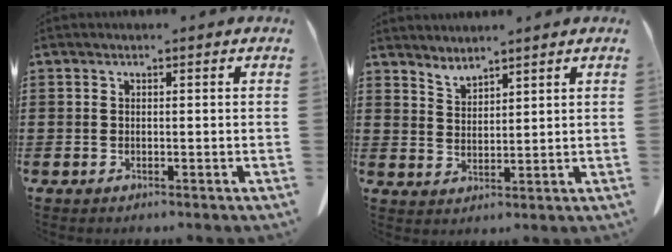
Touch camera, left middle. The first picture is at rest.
{"total": 2.8, "force": [2.8, 0.0, 0.0], "torque": [-0.009, -0.012, 0.054]}